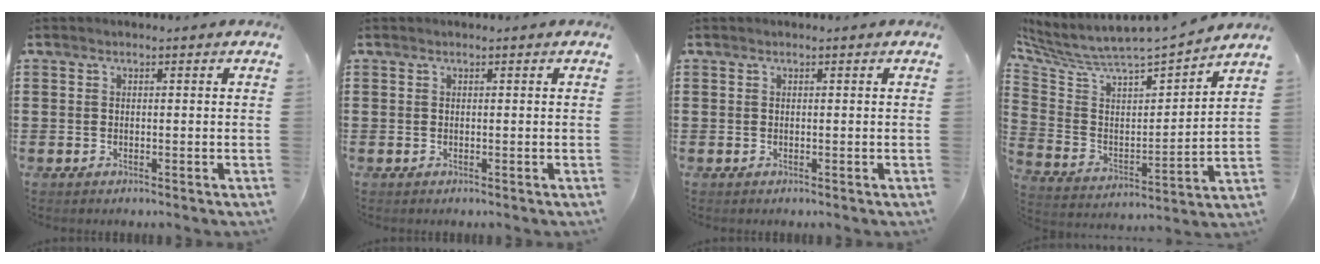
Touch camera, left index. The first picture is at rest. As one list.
[{"total": 0.0}, {"total": 0.0}, {"total": 4.7, "force": [4.4, 0.7, 1.5], "torque": [-0.059, -0.054, 0.066]}]